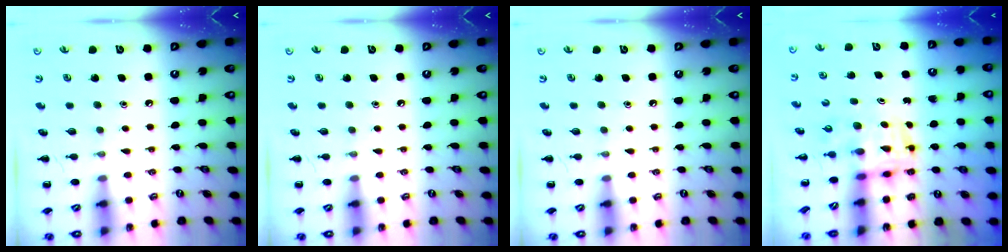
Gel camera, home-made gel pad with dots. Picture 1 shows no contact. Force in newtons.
{"total": 0.0}
{"total": 0.0}
{"total": 3.6, "press": 3.5, "slide": 0.6}